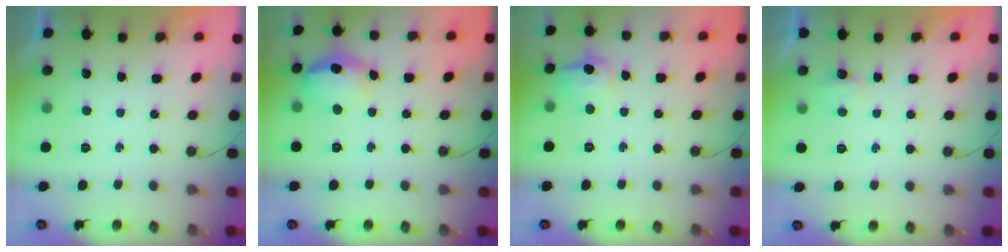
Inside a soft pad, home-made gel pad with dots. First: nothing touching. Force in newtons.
{"total": 15.1, "press": 15.1, "slide": 1.2}
{"total": 11.2, "press": 11.2, "slide": 1.0}
{"total": 2.6, "press": 2.6, "slide": 0.4}